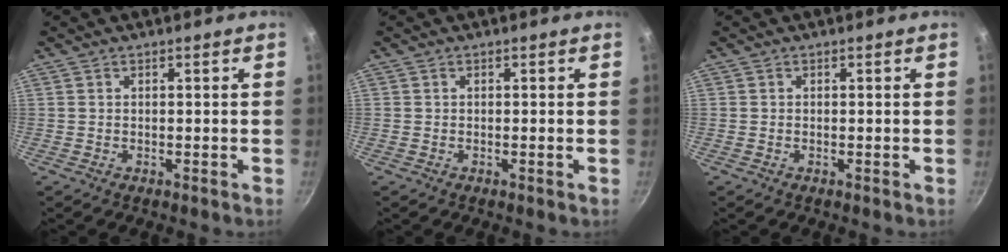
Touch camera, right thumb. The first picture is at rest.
{"total": 0.0}
{"total": 0.0}